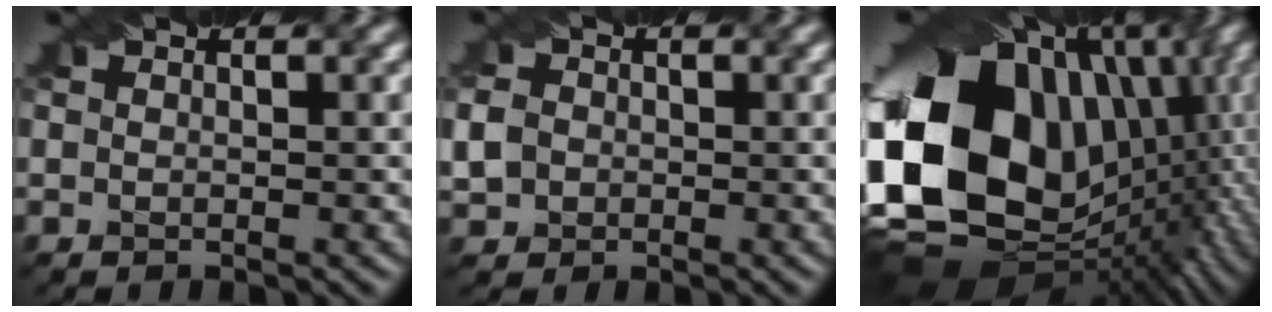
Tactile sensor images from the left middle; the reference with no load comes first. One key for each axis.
{"total": 2.9, "fx": -0.2, "fy": 2.5, "fz": 1.3, "tx": -0.034, "ty": 0.016, "tz": -0.003}
{"total": 20.7, "fx": 0.8, "fy": 16.4, "fz": 12.5, "tx": -0.278, "ty": -0.018, "tz": 0.049}